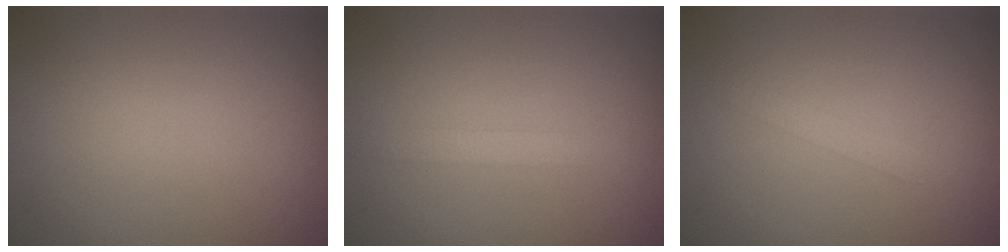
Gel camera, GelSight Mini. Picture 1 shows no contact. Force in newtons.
{"total": 1.2, "press": 1.2, "slide": 0.1}
{"total": 1.0, "press": 1.0, "slide": 0.1}